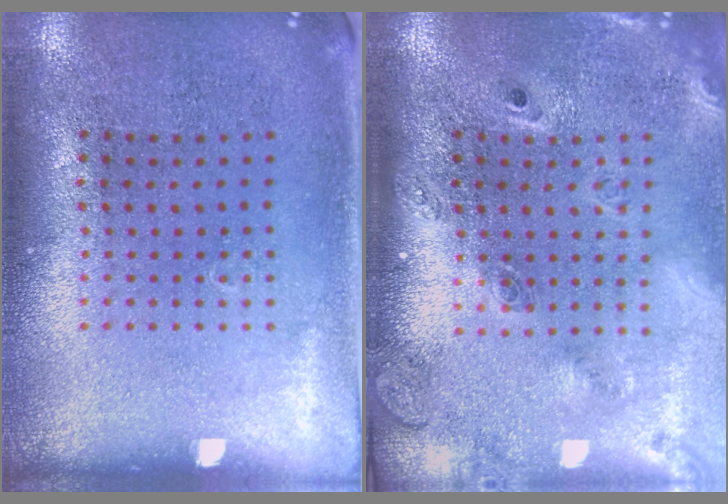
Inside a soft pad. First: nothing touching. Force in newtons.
{"total": 2.5, "press": 1.8, "slide": 1.7}